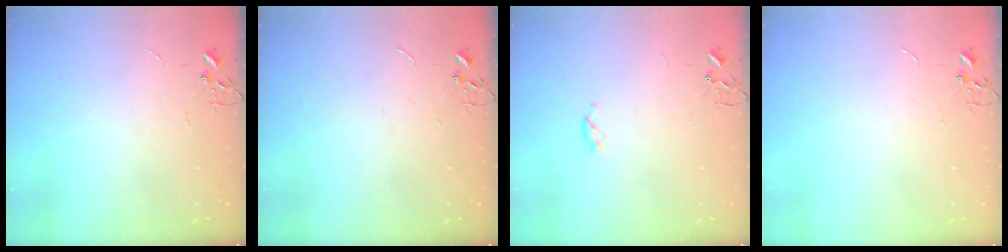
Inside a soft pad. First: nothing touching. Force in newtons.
{"total": 0.0}
{"total": 3.4, "press": 3.3, "slide": 0.6}
{"total": 0.0}